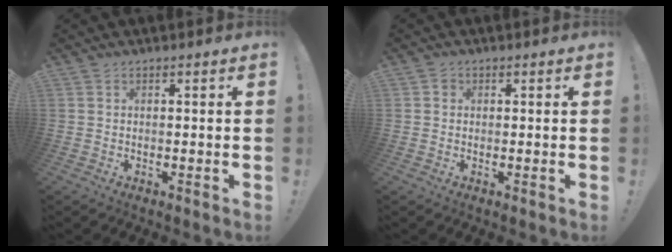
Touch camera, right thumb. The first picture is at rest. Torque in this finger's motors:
{"motor_torque": [0.04, -0.06, -0.03, 0.13, 0.00]}